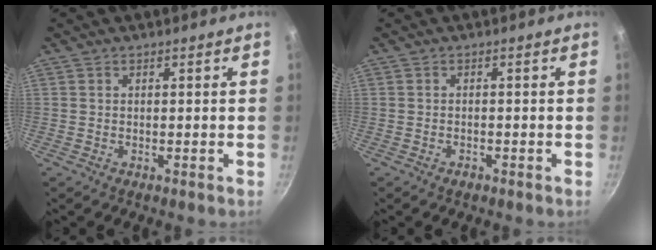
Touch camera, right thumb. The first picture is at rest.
{"total": 1.0, "force": [-0.8, 0.5, 0.5], "torque": [-0.012, 0.007, -0.011]}